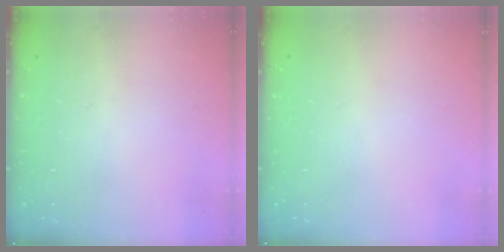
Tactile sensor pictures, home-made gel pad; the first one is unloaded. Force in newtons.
{"total": 0.0}